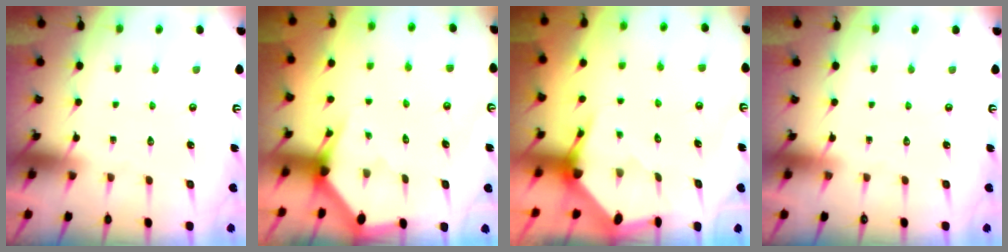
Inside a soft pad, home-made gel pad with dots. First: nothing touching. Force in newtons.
{"total": 2.3, "press": 2.3, "slide": 0.1}
{"total": 3.6, "press": 3.6, "slide": 0.5}
{"total": 0.0}